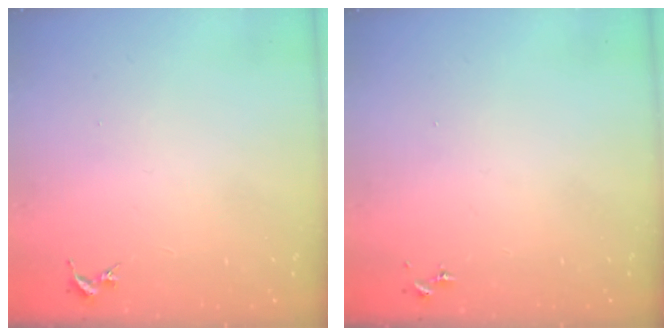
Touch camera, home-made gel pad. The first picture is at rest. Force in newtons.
{"total": 0.0}